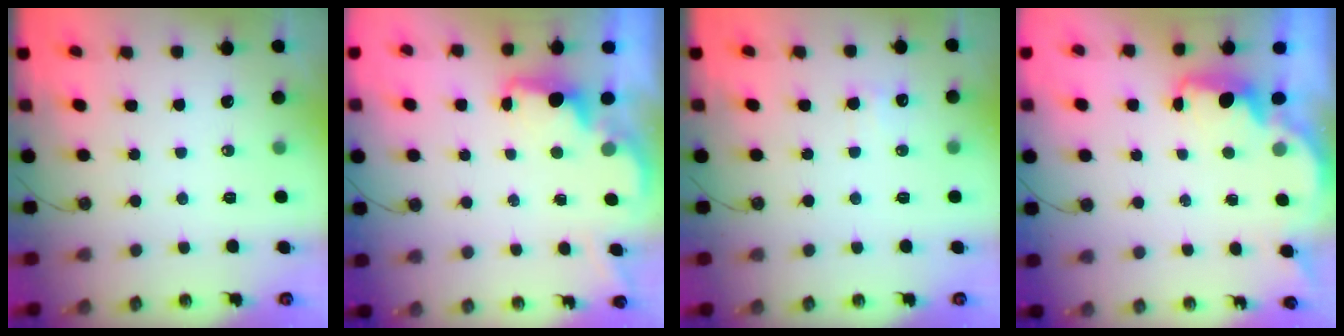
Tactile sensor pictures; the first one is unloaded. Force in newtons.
{"total": 1.5, "press": 1.3, "slide": 0.7}
{"total": 7.3, "press": 7.2, "slide": 1.1}
{"total": 1.9, "press": 1.8, "slide": 0.7}